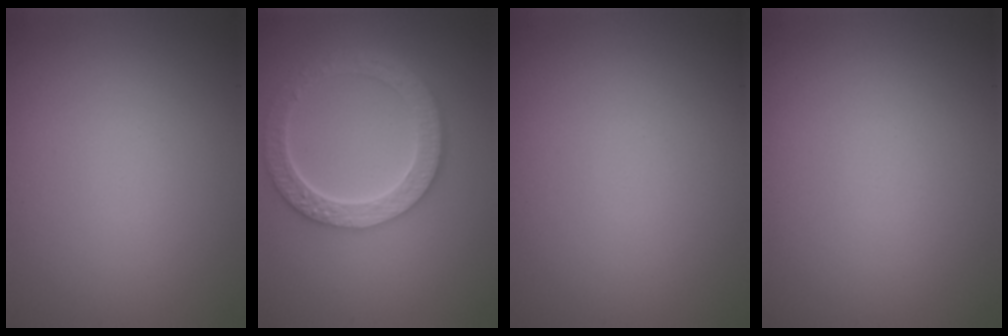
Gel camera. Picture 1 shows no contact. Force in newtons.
{"total": 6.0, "press": 4.5, "slide": 3.9}
{"total": 0.0}
{"total": 0.0}